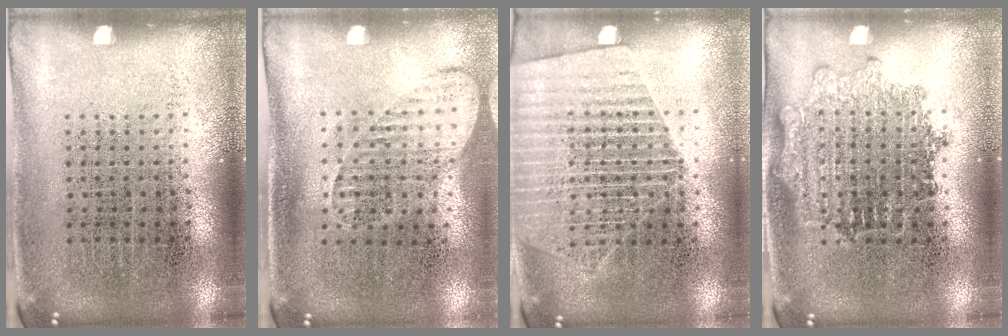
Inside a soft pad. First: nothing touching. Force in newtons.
{"total": 1.3, "press": 1.1, "slide": 0.7}
{"total": 1.8, "press": 1.6, "slide": 0.9}
{"total": 1.2, "press": 1.2, "slide": 0.2}